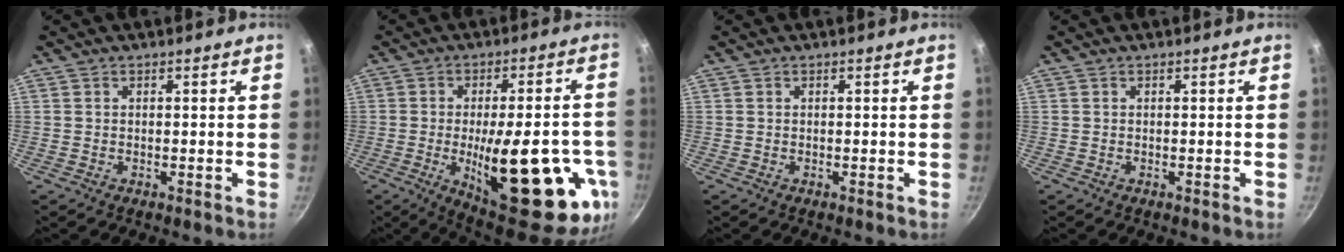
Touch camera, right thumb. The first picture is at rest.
{"total": 27.2, "force": [-7.3, 9.4, 24.4], "torque": [-0.296, -0.002, -0.089]}
{"total": 0.0}
{"total": 0.0}